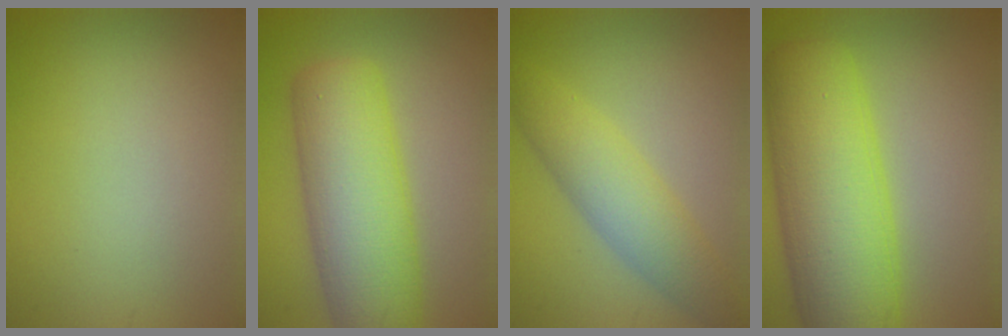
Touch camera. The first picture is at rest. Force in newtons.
{"total": 9.8, "press": 9.8, "slide": 0.8}
{"total": 5.0, "press": 5.0, "slide": 0.0}
{"total": 11.9, "press": 11.8, "slide": 0.4}